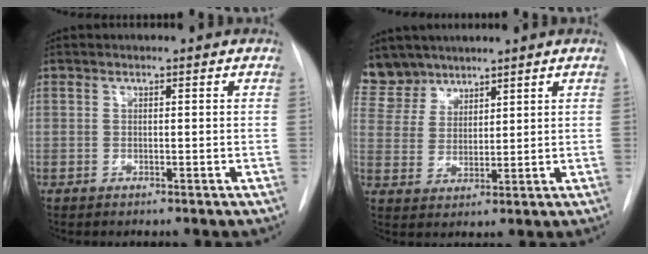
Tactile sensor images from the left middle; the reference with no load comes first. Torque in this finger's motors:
{"motor_torque": [0.22, -0.28, 0.01, -0.02]}